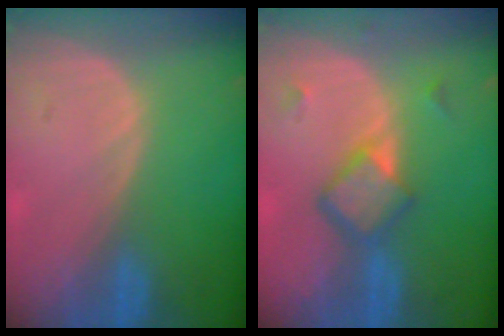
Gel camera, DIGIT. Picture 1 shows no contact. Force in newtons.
{"total": 5.9, "press": 5.2, "slide": 2.8}